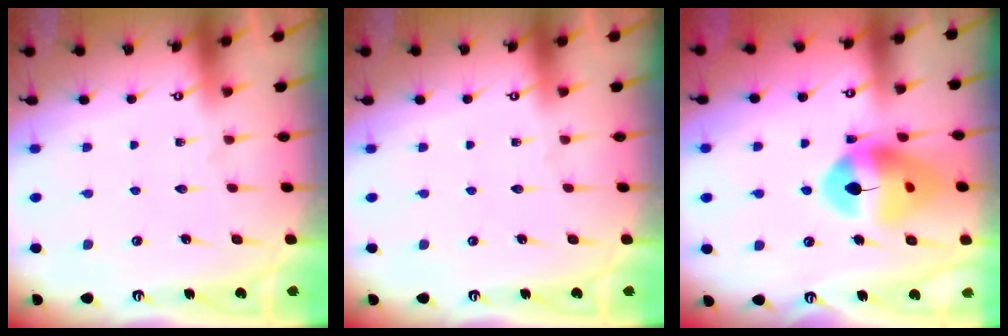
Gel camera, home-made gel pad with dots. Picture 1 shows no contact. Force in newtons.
{"total": 0.0}
{"total": 14.0, "press": 13.9, "slide": 1.5}